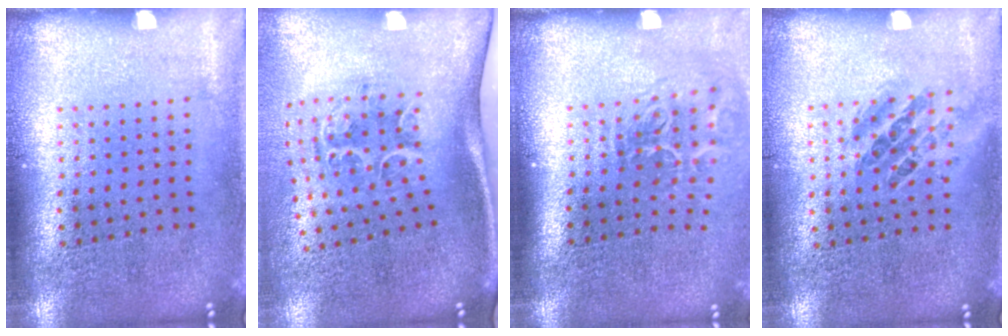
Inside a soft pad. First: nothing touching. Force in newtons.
{"total": 1.6, "press": 1.3, "slide": 1.0}
{"total": 2.0, "press": 1.3, "slide": 1.5}
{"total": 1.0, "press": 0.9, "slide": 0.4}